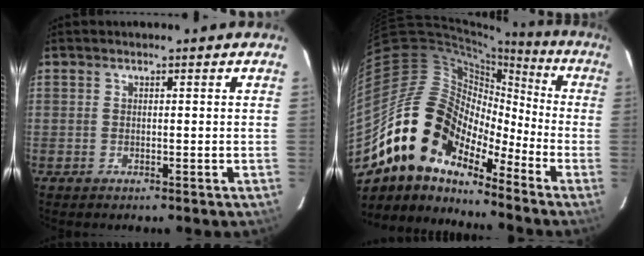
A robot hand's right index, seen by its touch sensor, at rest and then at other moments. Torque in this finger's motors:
{"motor_torque": [0.98, -0.82, 1.06, 0.18]}